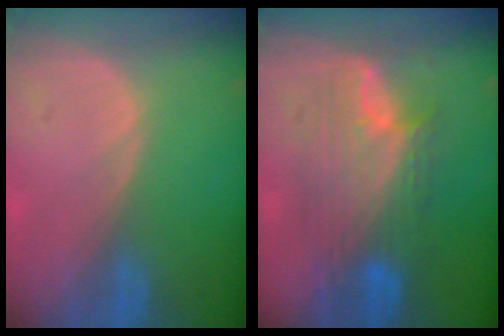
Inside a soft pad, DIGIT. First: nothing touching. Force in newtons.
{"total": 8.7, "press": 8.7, "slide": 0.3}